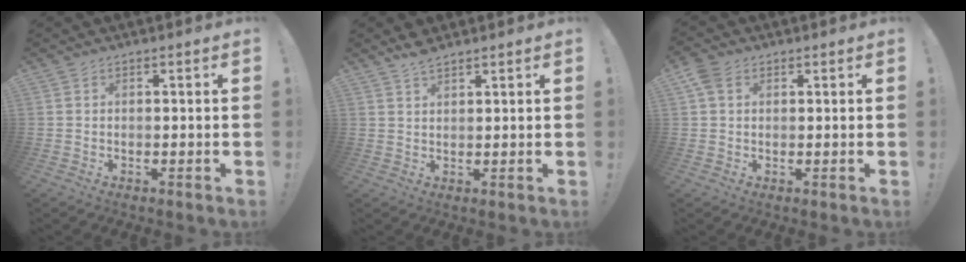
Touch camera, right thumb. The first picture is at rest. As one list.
[{"total": 3.7, "force": [3.1, 0.9, 1.7], "torque": [-0.025, -0.017, 0.055]}, {"total": 4.3, "force": [1.9, 3.0, 2.5], "torque": [-0.048, 0.002, 0.040]}]